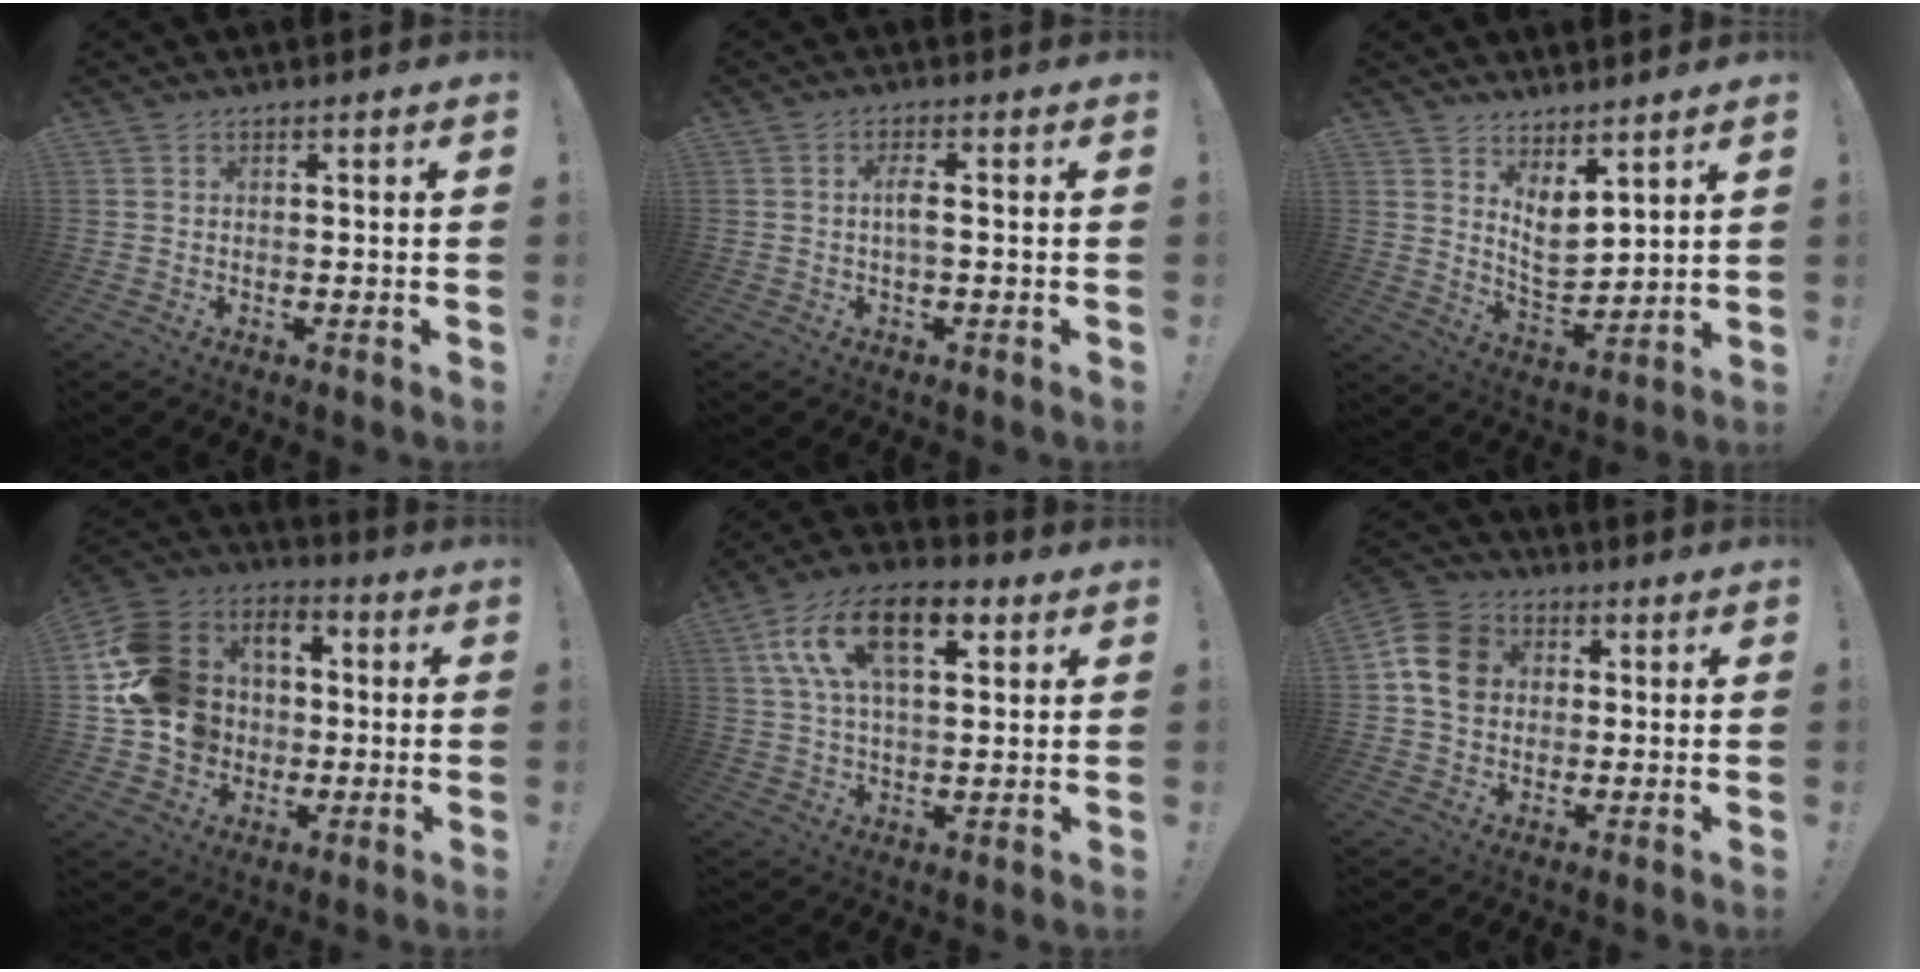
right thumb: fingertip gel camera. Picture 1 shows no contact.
{"total": 3.2, "force": [-0.3, 0.3, 3.2], "torque": [-0.068, 0.004, -0.009]}
{"total": 7.7, "force": [5.1, 3.6, 4.5], "torque": [-0.064, -0.045, 0.098]}
{"total": 18.0, "force": [0.5, 16.0, 8.3], "torque": [-0.155, 0.010, 0.034]}
{"total": 17.6, "force": [7.0, 8.8, 13.4], "torque": [-0.247, -0.007, 0.120]}
{"total": 11.5, "force": [1.7, 9.7, 6.1], "torque": [-0.097, 0.011, 0.035]}